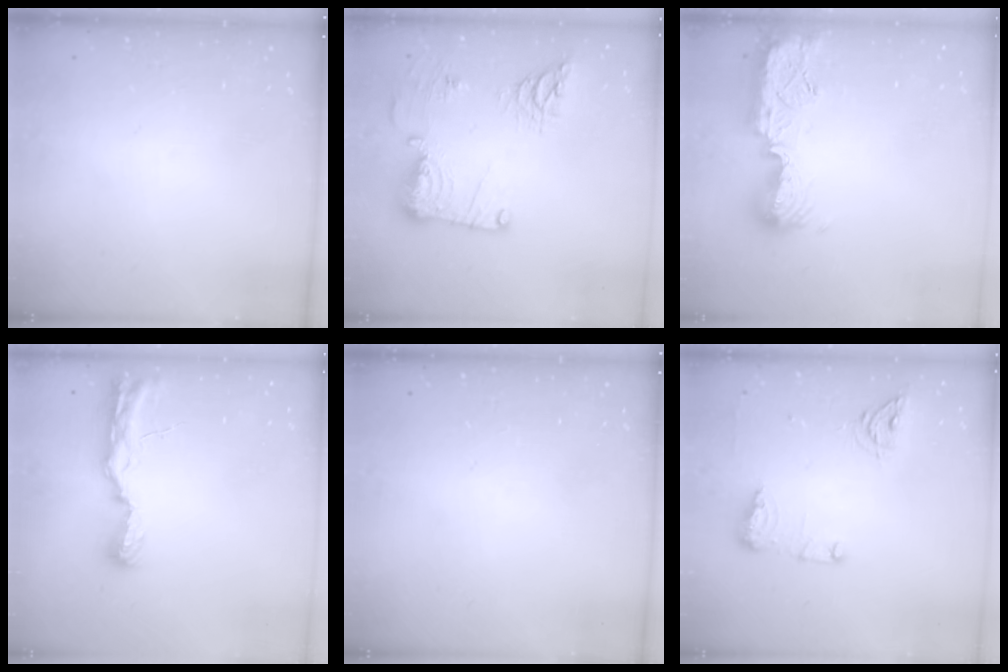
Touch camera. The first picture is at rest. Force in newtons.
{"total": 20.2, "press": 18.8, "slide": 7.4}
{"total": 15.6, "press": 15.6, "slide": 0.7}
{"total": 11.1, "press": 9.8, "slide": 5.2}
{"total": 0.0}
{"total": 11.7, "press": 11.5, "slide": 2.3}